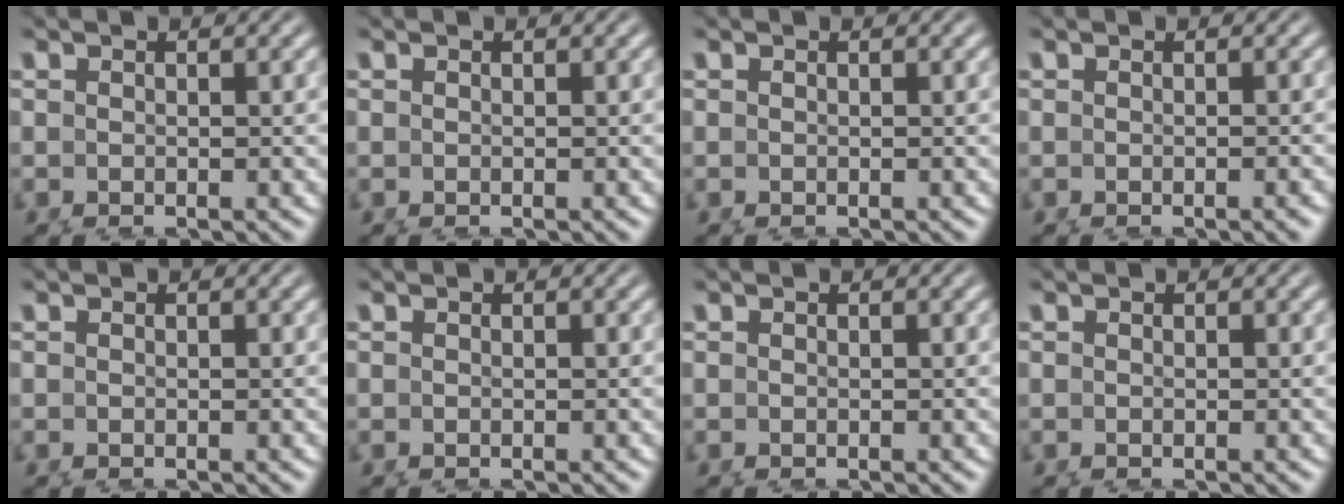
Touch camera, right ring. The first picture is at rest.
{"total": 0.0}
{"total": 0.0}
{"total": 0.5, "force": [-0.4, -0.2, 0.3], "torque": [-0.004, 0.004, -0.007]}
{"total": 0.0}
{"total": 0.0}
{"total": 0.0}
{"total": 0.0}